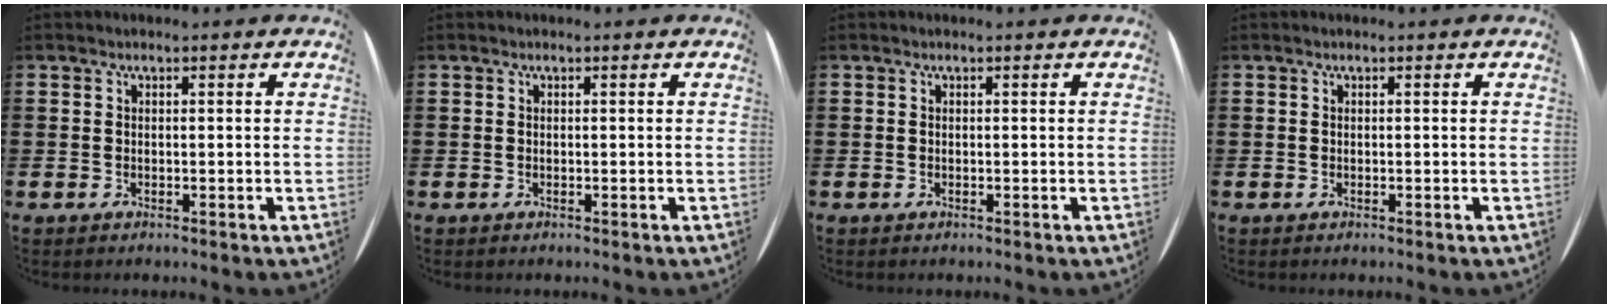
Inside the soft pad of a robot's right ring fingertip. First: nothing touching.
{"total": 0.0}
{"total": 0.0}
{"total": 0.0}